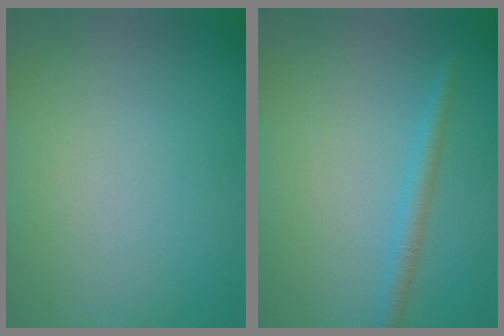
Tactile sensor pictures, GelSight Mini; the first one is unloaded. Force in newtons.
{"total": 1.9, "press": 1.8, "slide": 0.2}